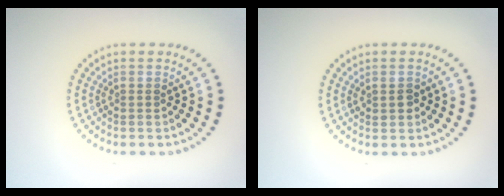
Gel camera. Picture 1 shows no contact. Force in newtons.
{"total": 1.3, "press": 1.3, "slide": 0.2}